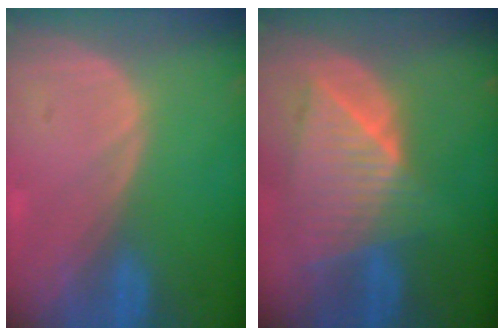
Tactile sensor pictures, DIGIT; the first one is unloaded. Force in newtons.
{"total": 9.0, "press": 8.0, "slide": 4.2}